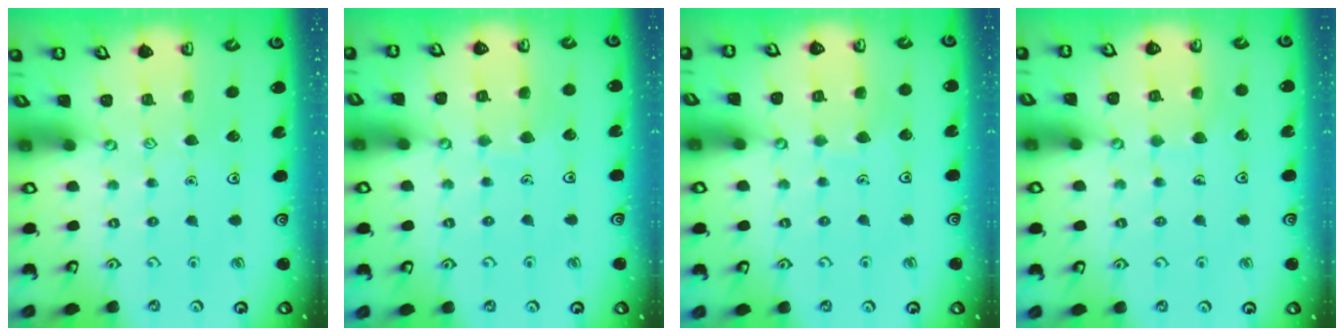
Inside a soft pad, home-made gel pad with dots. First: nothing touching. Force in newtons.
{"total": 5.3, "press": 5.2, "slide": 0.2}
{"total": 5.3, "press": 5.2, "slide": 0.2}
{"total": 5.3, "press": 5.2, "slide": 0.4}